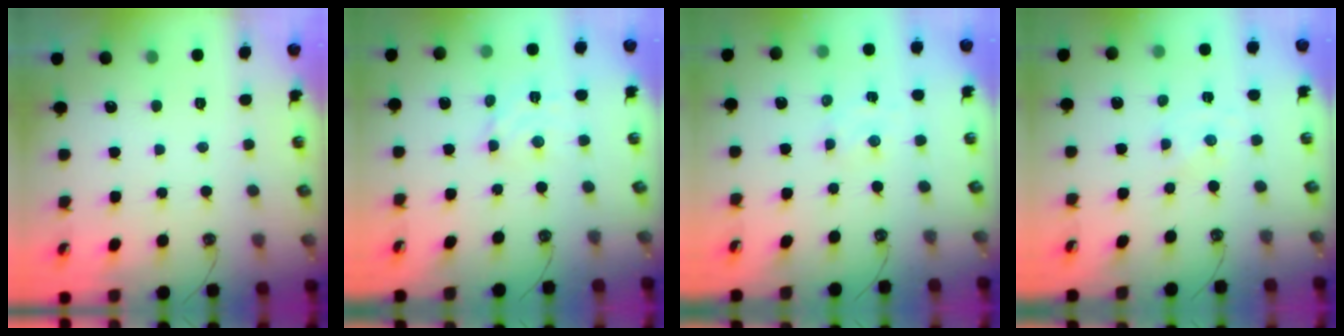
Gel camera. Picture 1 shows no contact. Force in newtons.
{"total": 4.4, "press": 4.4, "slide": 0.7}
{"total": 1.7, "press": 1.6, "slide": 0.3}
{"total": 0.0}